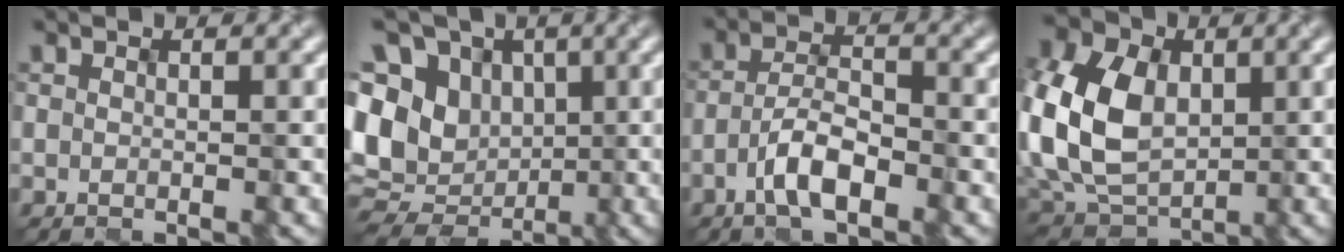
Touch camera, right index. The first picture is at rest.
{"total": 13.8, "force": [-0.5, 11.7, 7.2], "torque": [-0.164, 0.025, -0.005]}
{"total": 3.6, "force": [-2.9, 0.5, 2.2], "torque": [-0.059, -0.005, -0.036]}
{"total": 10.0, "force": [-0.6, 7.5, 6.5], "torque": [-0.182, -0.011, 0.006]}